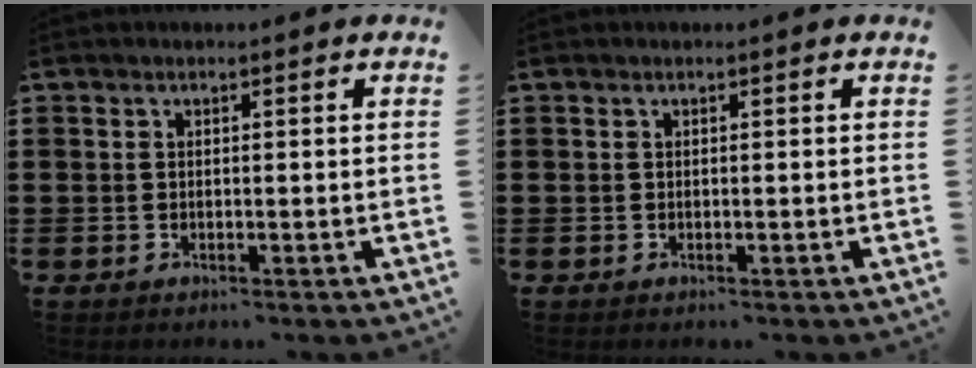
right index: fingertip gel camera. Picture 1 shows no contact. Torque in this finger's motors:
{"motor_torque": [0.53, 1.05, 0.01, 0.00]}